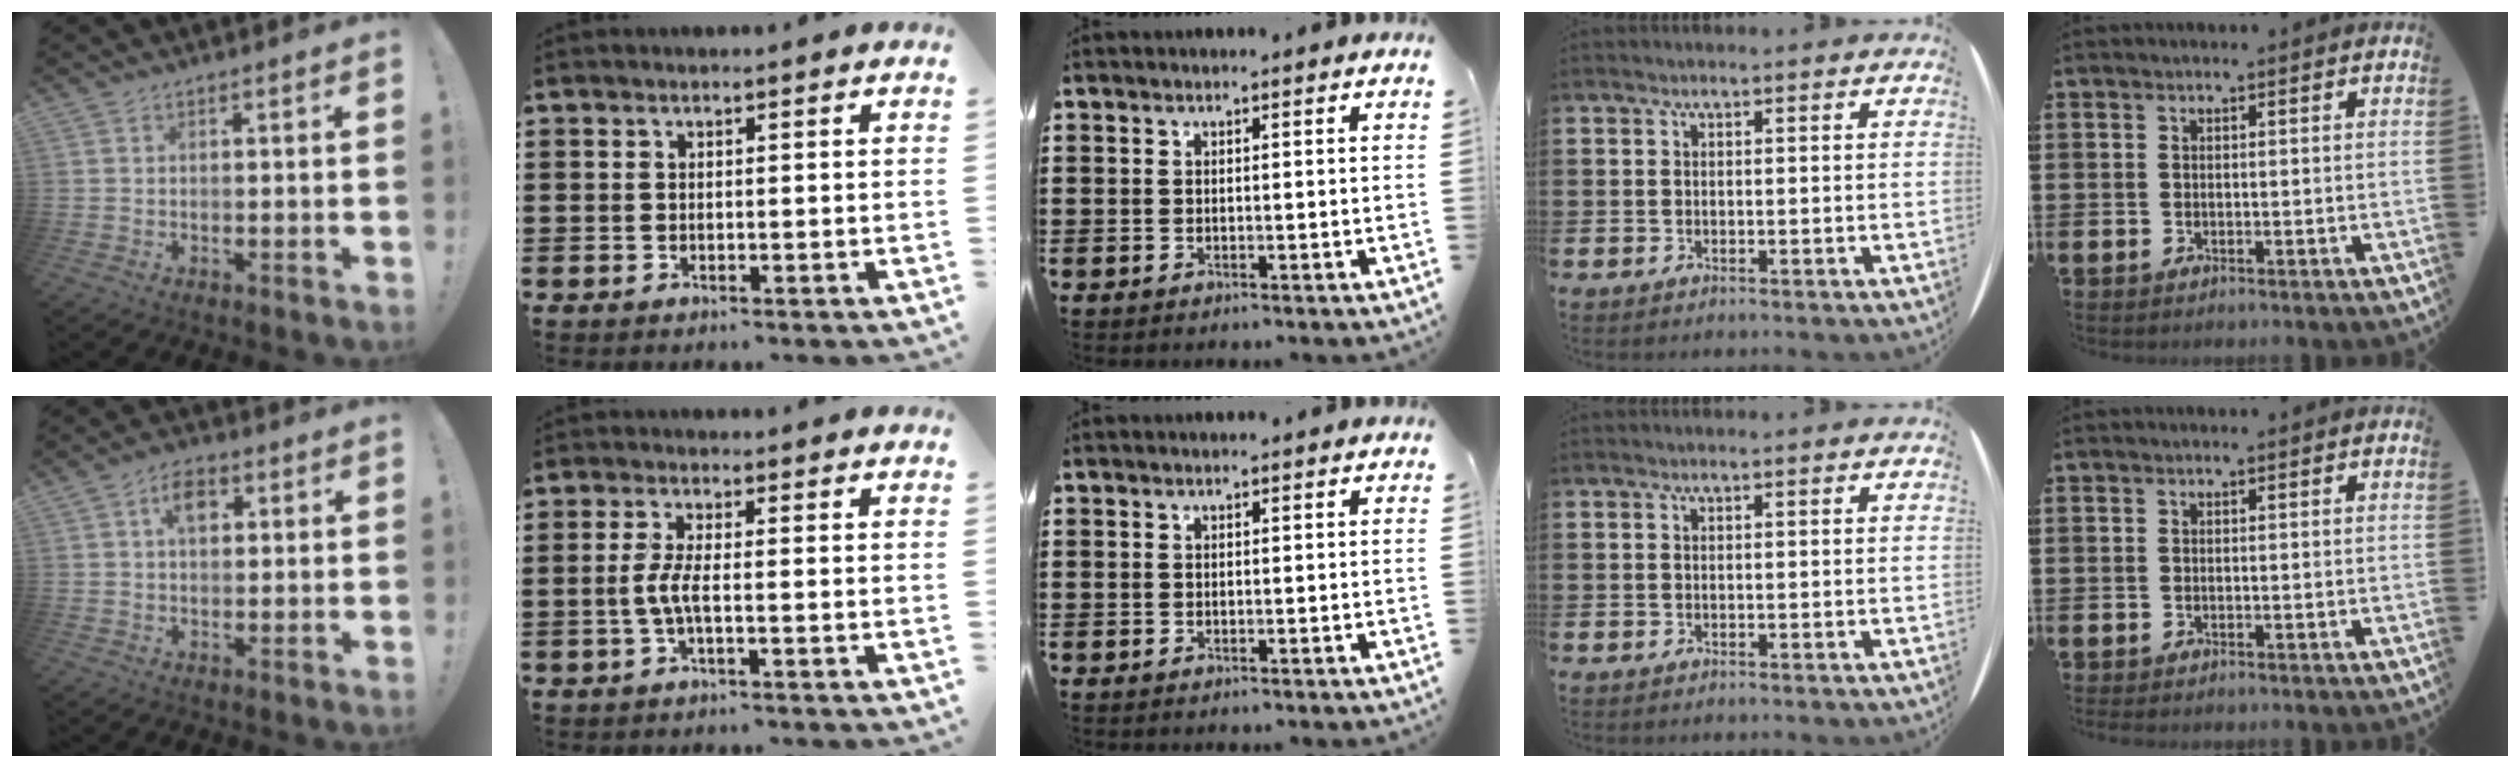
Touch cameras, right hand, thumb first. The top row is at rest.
{"thumb": {"total": 6.4, "force": [2.0, 3.9, 4.7], "torque": [-0.073, 0.004, 0.033]}, "index": {"total": 3.8, "force": [-0.9, 0.6, 3.6], "torque": [-0.095, -0.009, -0.027]}}